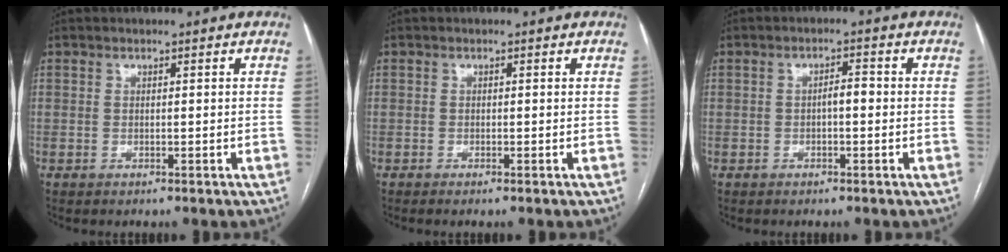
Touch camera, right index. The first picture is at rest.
{"total": 0.6, "force": [-0.4, -0.1, 0.4], "torque": [-0.010, -0.001, -0.009]}
{"total": 2.1, "force": [-0.3, 0.7, 2.0], "torque": [-0.029, 0.006, -0.006]}